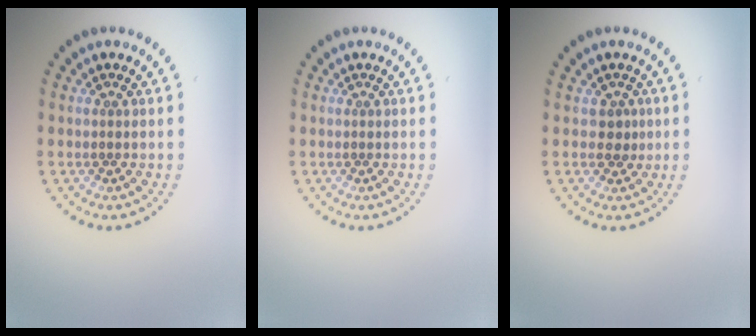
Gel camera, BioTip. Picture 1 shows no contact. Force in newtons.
{"total": 0.0}
{"total": 1.3, "press": 1.0, "slide": 0.8}